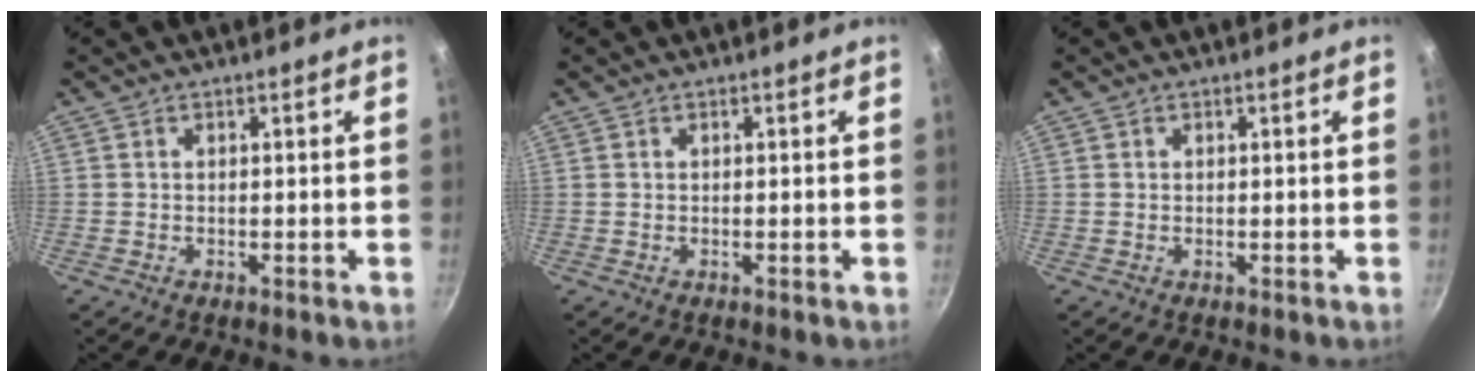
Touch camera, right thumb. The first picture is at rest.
{"total": 0.0}
{"total": 0.0}